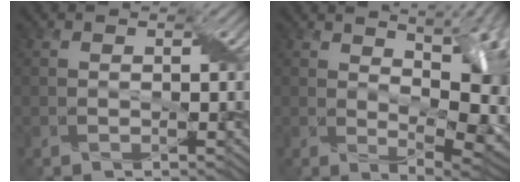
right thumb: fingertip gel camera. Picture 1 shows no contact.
{"total": 13.5, "force": [3.4, 6.6, 11.4], "torque": [-0.137, 0.004, 0.070]}